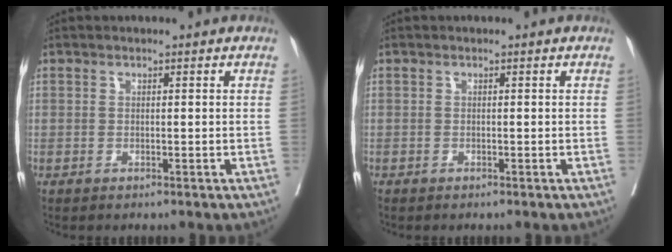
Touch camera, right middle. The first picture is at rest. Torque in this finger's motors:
{"motor_torque": [0.03, -0.03, 0.05, 0.03]}